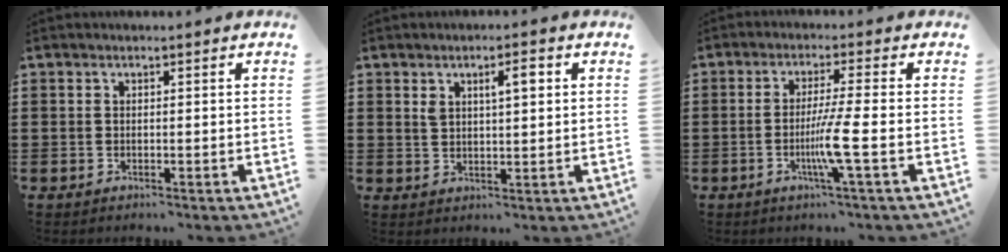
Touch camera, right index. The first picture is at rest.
{"total": 3.7, "force": [1.5, 1.4, 3.2], "torque": [-0.050, 0.001, 0.020]}
{"total": 6.1, "force": [-1.7, -0.8, 5.8], "torque": [-0.112, -0.020, -0.037]}